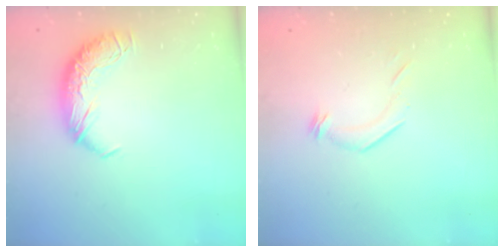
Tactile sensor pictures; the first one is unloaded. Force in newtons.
{"total": 5.3, "press": 5.2, "slide": 1.0}